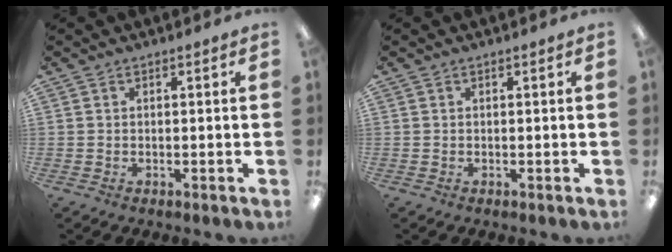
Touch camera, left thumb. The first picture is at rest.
{"total": 0.0}